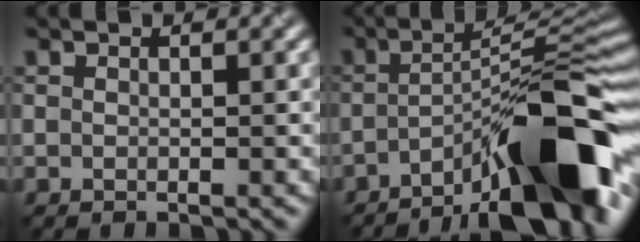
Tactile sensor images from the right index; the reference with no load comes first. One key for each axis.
{"total": 14.1, "fx": -8.4, "fy": 3.0, "fz": 10.9, "tx": -0.164, "ty": 0.022, "tz": -0.122}